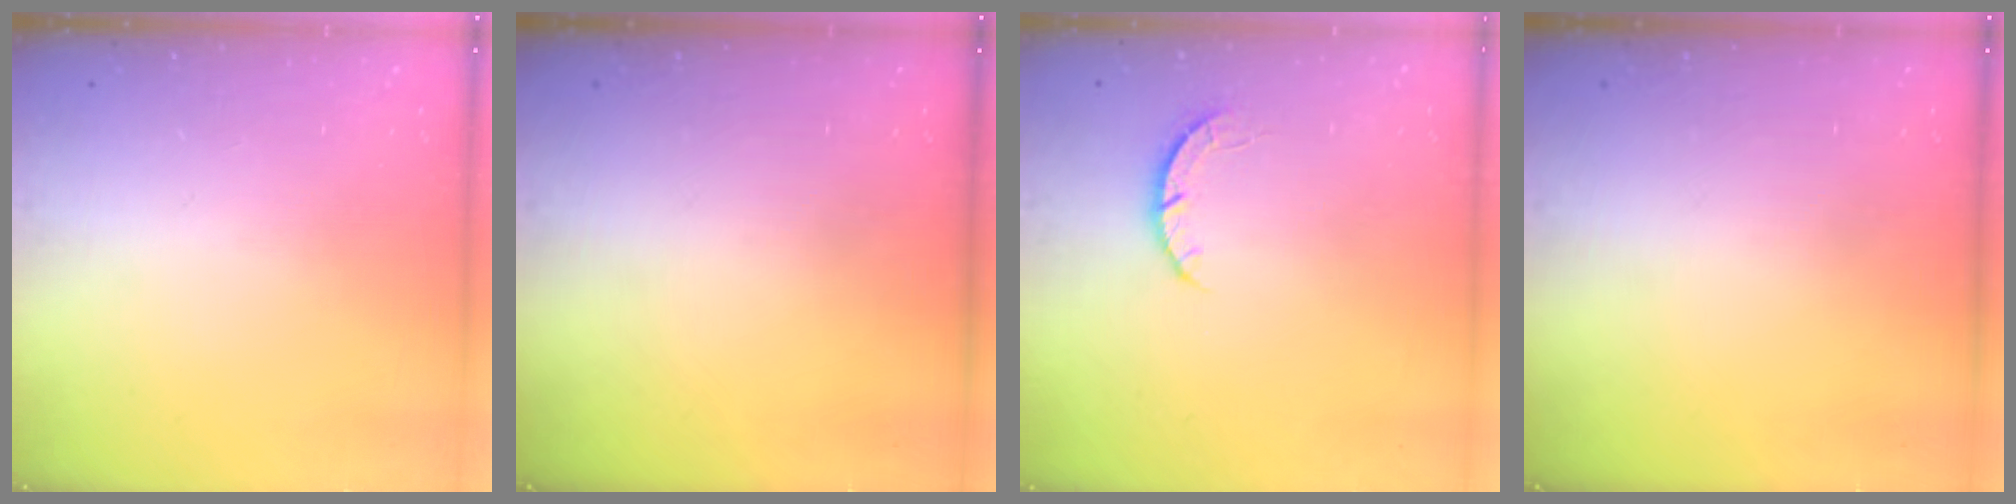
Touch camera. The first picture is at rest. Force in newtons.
{"total": 0.0}
{"total": 2.7, "press": 2.6, "slide": 0.4}
{"total": 0.0}